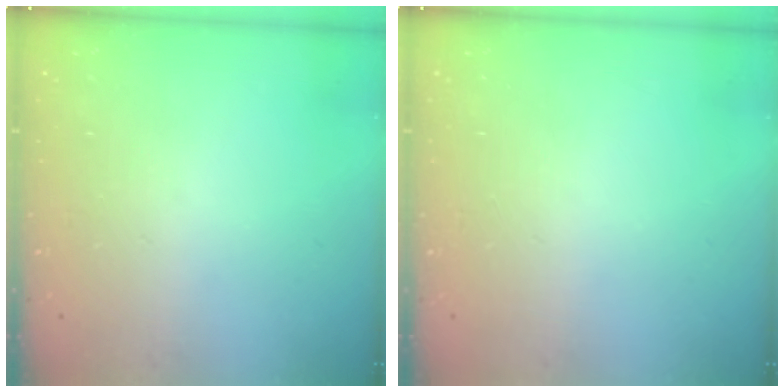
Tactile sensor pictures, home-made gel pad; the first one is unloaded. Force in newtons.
{"total": 0.0}